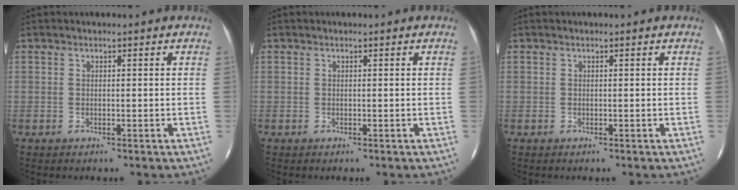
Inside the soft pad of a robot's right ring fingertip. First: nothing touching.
{"total": 0.0}
{"total": 0.0}